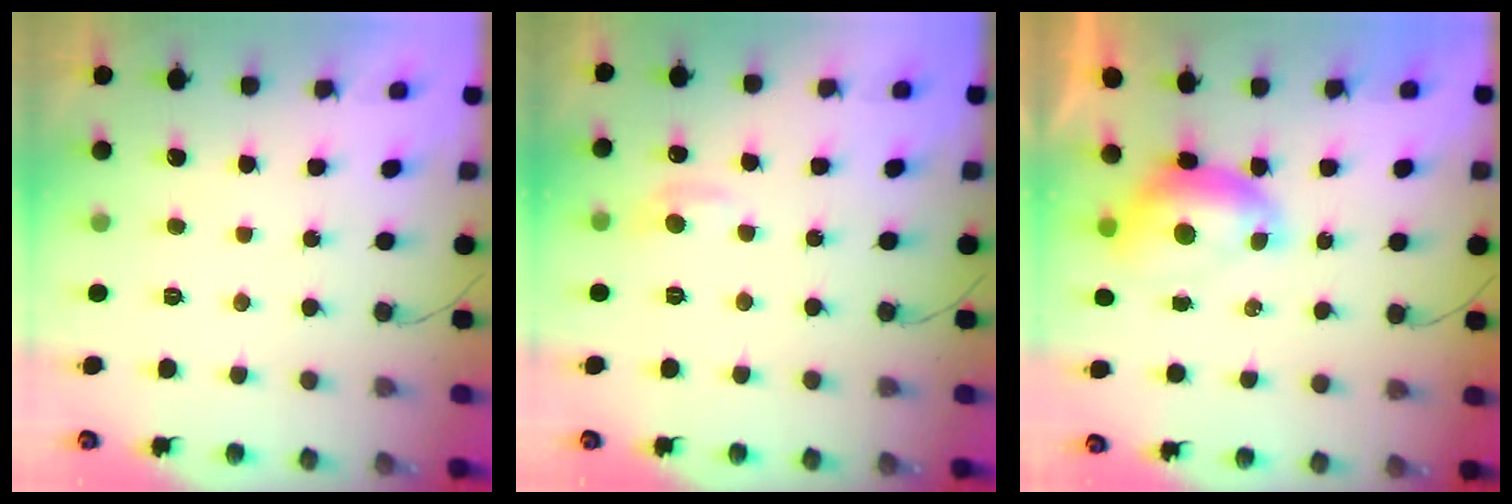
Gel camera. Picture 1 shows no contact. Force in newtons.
{"total": 5.9, "press": 5.9, "slide": 0.8}
{"total": 7.9, "press": 7.9, "slide": 1.0}